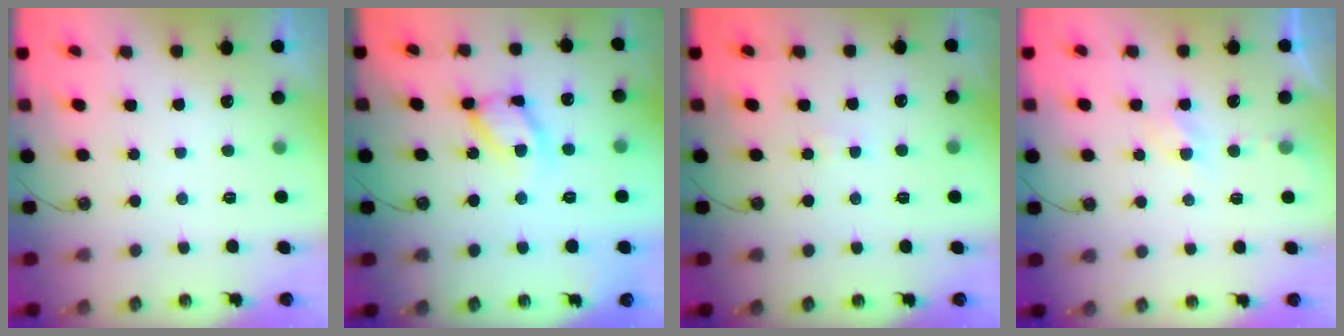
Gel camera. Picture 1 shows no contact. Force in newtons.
{"total": 13.5, "press": 13.5, "slide": 1.1}
{"total": 1.9, "press": 1.9, "slide": 0.2}
{"total": 3.3, "press": 3.3, "slide": 0.5}